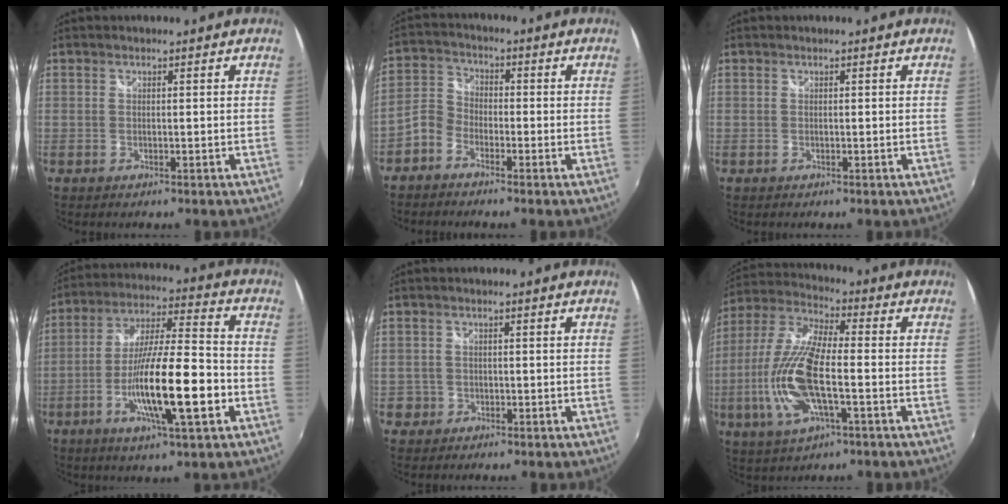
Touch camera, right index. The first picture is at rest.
{"total": 4.3, "force": [-2.8, 2.9, 1.3], "torque": [-0.027, 0.016, -0.068]}
{"total": 0.0}
{"total": 16.9, "force": [-5.5, 2.5, 15.8], "torque": [-0.291, -0.008, -0.095]}
{"total": 2.2, "force": [-0.6, 2.1, -0.1], "torque": [0.001, 0.009, -0.007]}
{"total": 16.2, "force": [-4.0, 5.3, 14.8], "torque": [-0.315, -0.008, -0.078]}